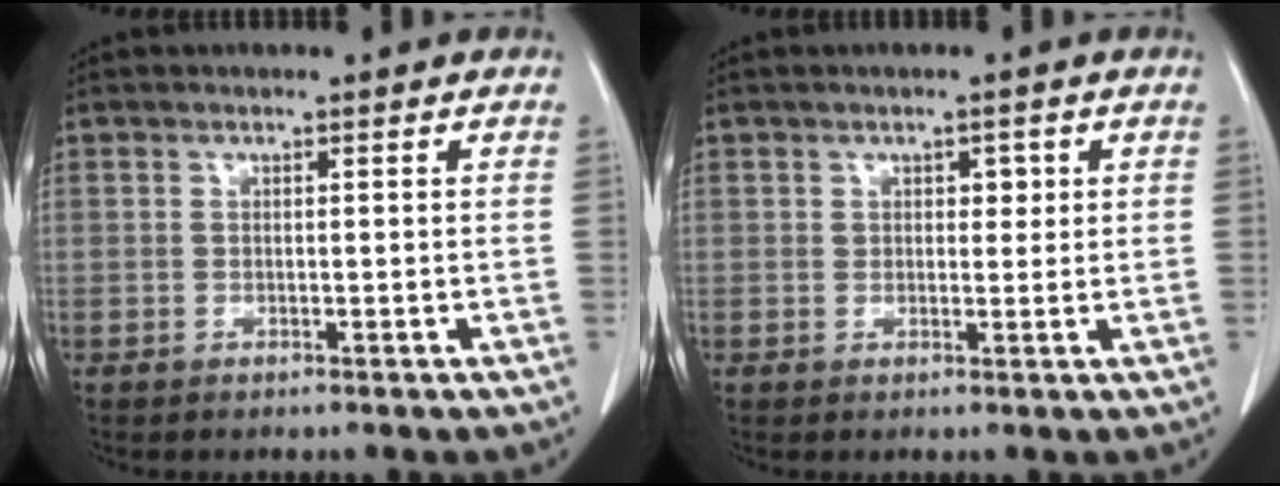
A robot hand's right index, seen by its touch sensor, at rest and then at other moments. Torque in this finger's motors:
{"motor_torque": [-0.02, 0.06, 0.02, 0.00]}